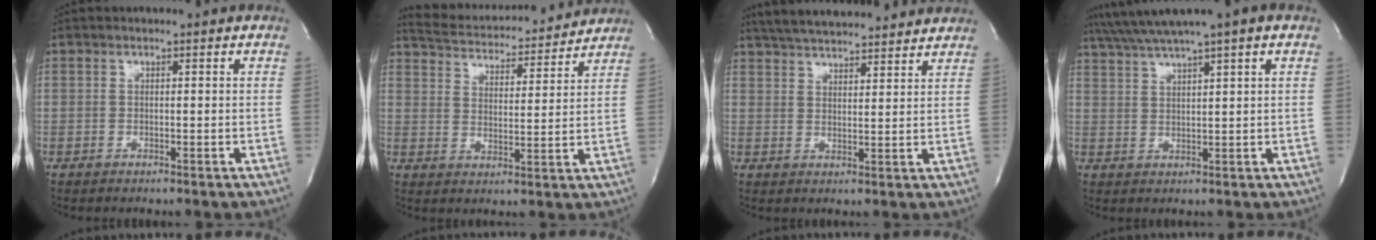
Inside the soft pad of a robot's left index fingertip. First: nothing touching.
{"total": 16.4, "force": [15.6, 2.6, 4.2], "torque": [-0.068, 0.015, 0.227]}
{"total": 17.1, "force": [15.5, 3.0, 6.5], "torque": [-0.109, 0.038, 0.223]}
{"total": 8.5, "force": [6.5, -1.0, 5.4], "torque": [-0.097, 0.034, 0.106]}